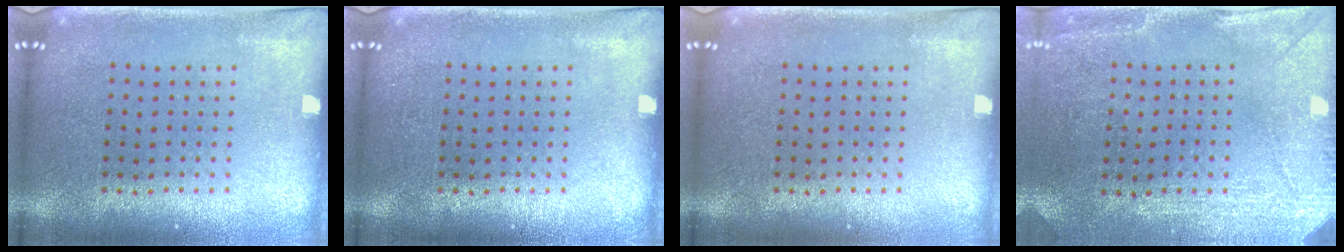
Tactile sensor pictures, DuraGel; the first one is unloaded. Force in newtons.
{"total": 0.0}
{"total": 0.0}
{"total": 3.0, "press": 2.7, "slide": 1.1}